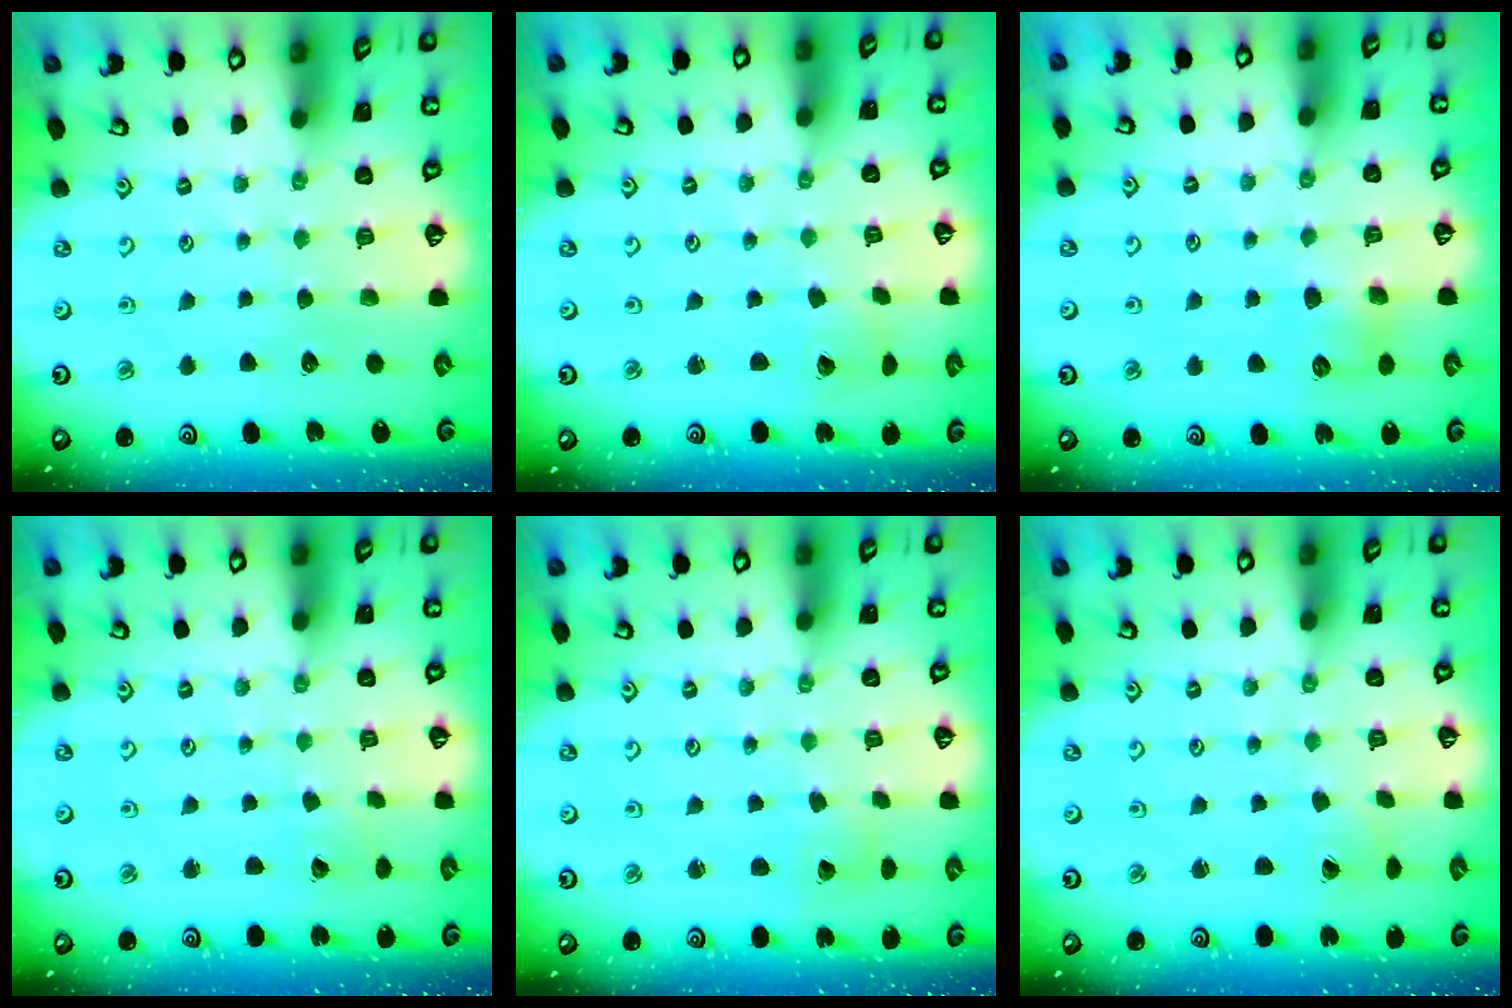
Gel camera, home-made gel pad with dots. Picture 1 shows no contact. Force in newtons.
{"total": 2.9, "press": 2.9, "slide": 0.1}
{"total": 6.7, "press": 6.7, "slide": 0.9}
{"total": 2.7, "press": 2.7, "slide": 0.2}
{"total": 2.6, "press": 2.6, "slide": 0.2}
{"total": 1.7, "press": 1.7, "slide": 0.1}